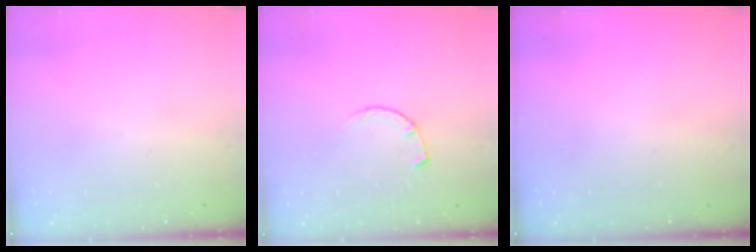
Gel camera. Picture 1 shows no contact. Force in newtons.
{"total": 4.1, "press": 4.0, "slide": 0.8}
{"total": 0.0}